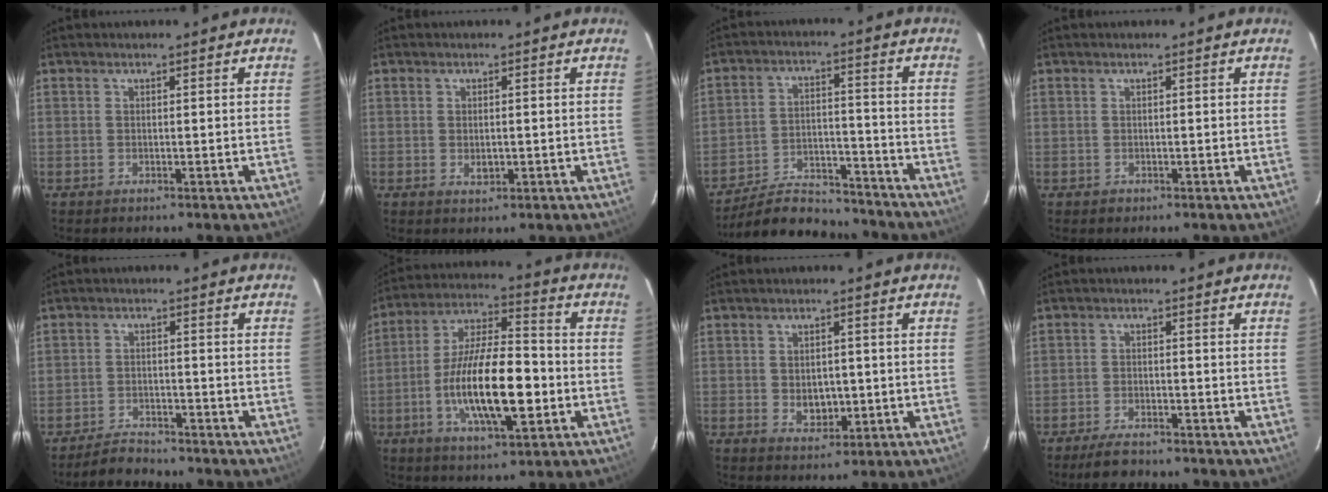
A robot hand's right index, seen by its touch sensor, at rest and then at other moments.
{"total": 2.0, "force": [-0.2, 1.4, 1.5], "torque": [-0.024, 0.000, -0.002]}
{"total": 14.3, "force": [-13.1, 4.6, 3.4], "torque": [-0.084, 0.020, -0.192]}
{"total": 0.9, "force": [-0.3, 0.9, 0.0], "torque": [0.003, 0.001, 0.000]}
{"total": 4.7, "force": [-4.3, 1.8, 0.7], "torque": [-0.032, 0.008, -0.070]}
{"total": 17.6, "force": [-4.2, 5.8, 16.1], "torque": [-0.301, 0.000, -0.075]}
{"total": 4.8, "force": [-0.5, 3.6, 3.1], "torque": [-0.052, -0.002, 0.001]}
{"total": 5.5, "force": [-4.8, 1.7, 2.2], "torque": [-0.060, -0.002, -0.080]}